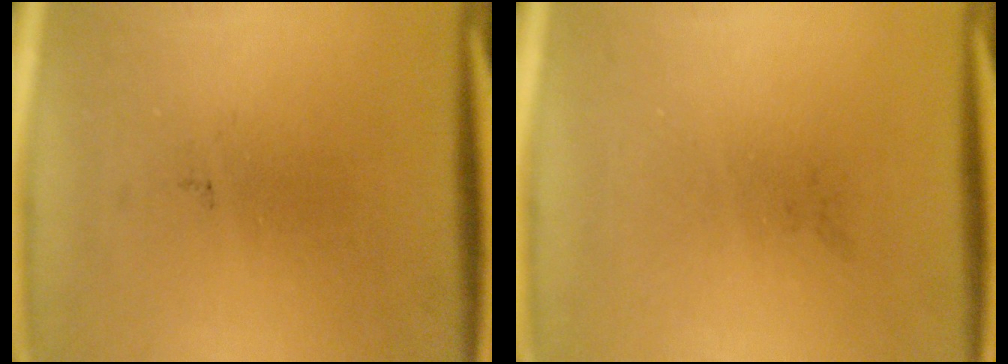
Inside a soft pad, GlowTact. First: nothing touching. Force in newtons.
{"total": 0.0}